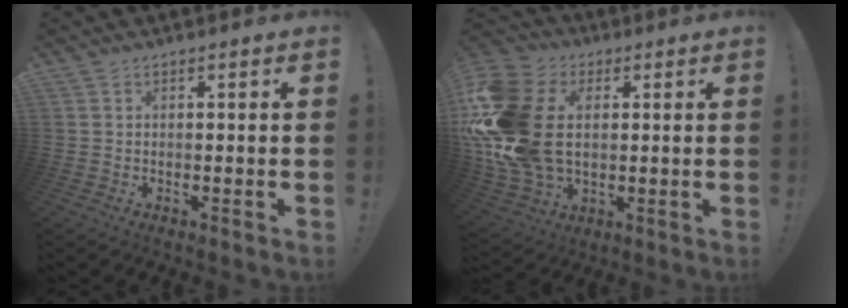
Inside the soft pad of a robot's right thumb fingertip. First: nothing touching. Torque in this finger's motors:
{"motor_torque": [2.51, 2.50, 1.76, -1.01, 1.05]}